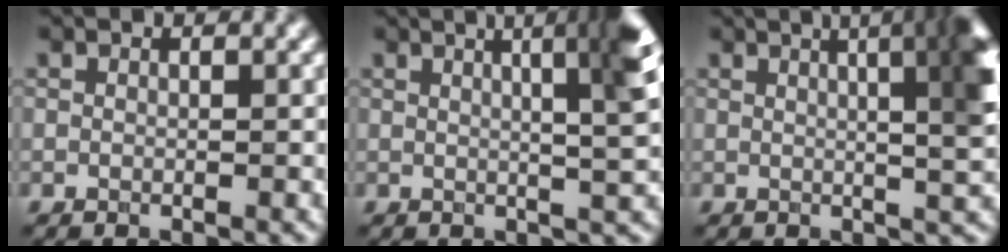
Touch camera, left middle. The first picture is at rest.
{"total": 7.7, "force": [2.4, 2.0, 7.0], "torque": [-0.049, 0.026, 0.022]}
{"total": 10.9, "force": [2.9, 4.3, 9.6], "torque": [-0.053, 0.046, 0.012]}